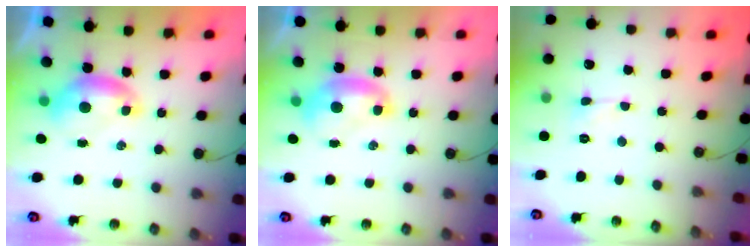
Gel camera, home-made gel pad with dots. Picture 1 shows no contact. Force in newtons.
{"total": 1.6, "press": 1.6, "slide": 0.1}
{"total": 0.6, "press": 0.5, "slide": 0.3}